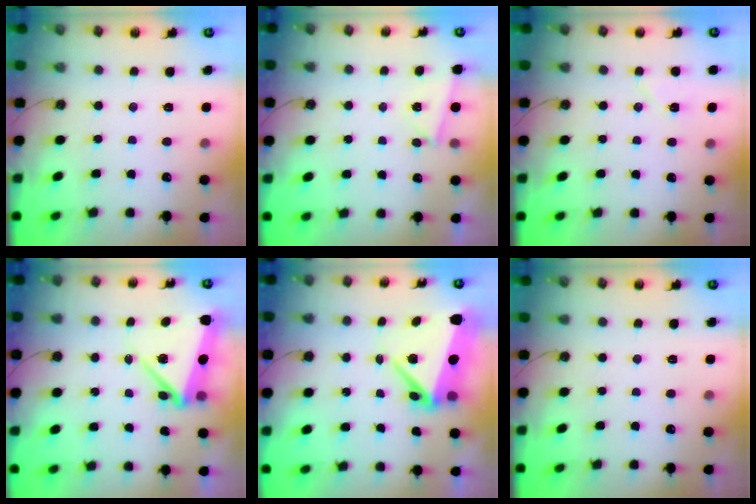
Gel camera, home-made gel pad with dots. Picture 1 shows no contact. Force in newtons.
{"total": 1.8, "press": 1.4, "slide": 1.2}
{"total": 6.3, "press": 6.1, "slide": 1.6}
{"total": 9.3, "press": 9.1, "slide": 1.7}
{"total": 8.5, "press": 8.2, "slide": 2.0}
{"total": 0.0}